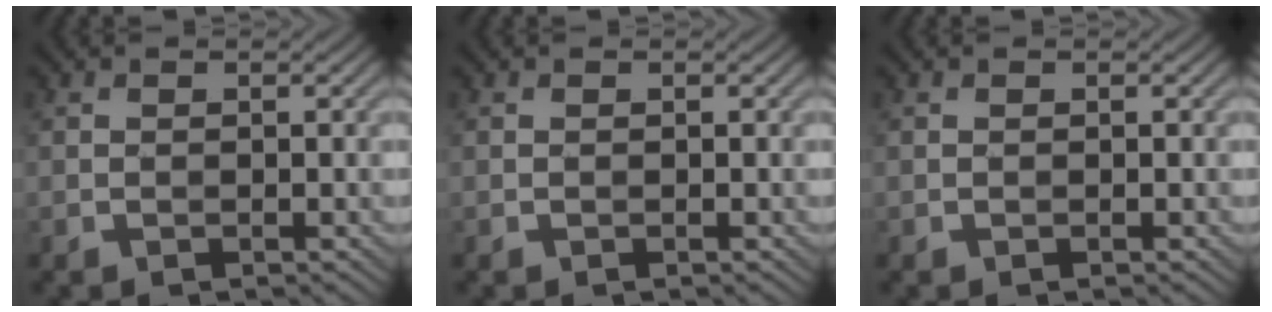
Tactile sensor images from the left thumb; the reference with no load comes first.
{"total": 0.0}
{"total": 0.0}